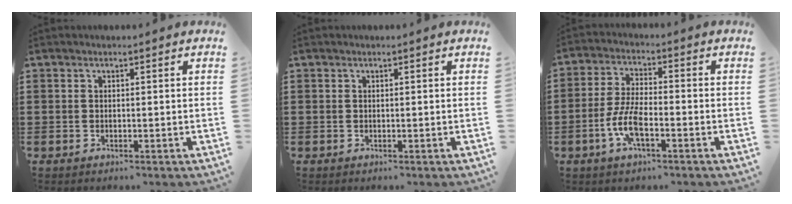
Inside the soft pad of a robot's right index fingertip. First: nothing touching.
{"total": 0.0}
{"total": 6.9, "force": [-2.7, 2.1, 6.0], "torque": [-0.140, -0.011, -0.056]}